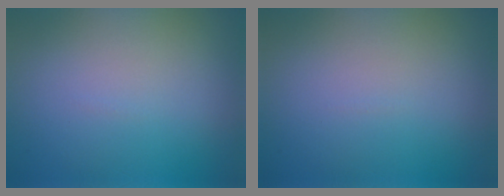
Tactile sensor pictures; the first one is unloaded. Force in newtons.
{"total": 0.0}